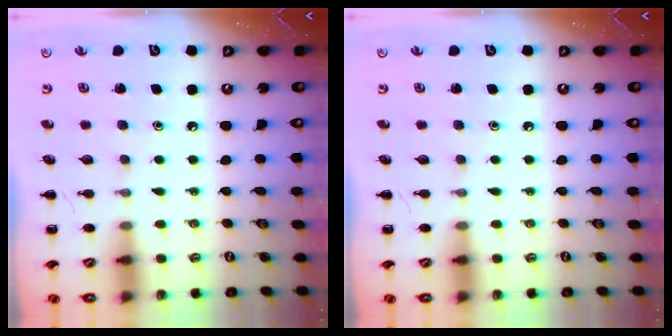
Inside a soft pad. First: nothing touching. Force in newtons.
{"total": 0.0}